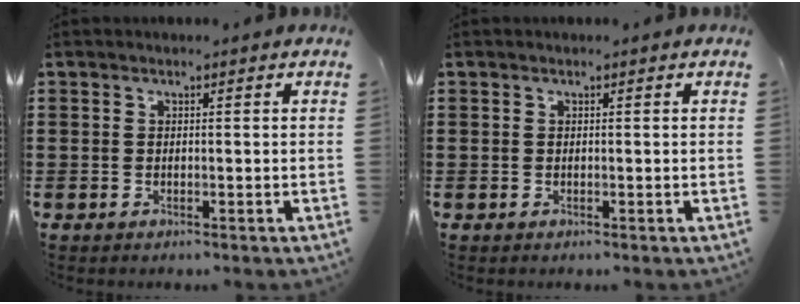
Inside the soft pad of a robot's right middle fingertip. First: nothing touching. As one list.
[{"total": 0.0}]